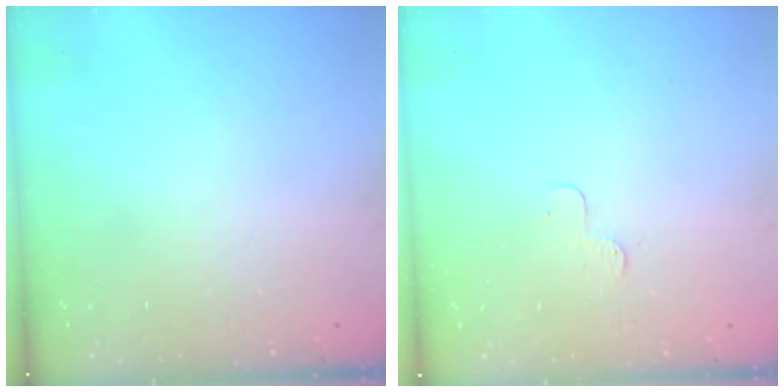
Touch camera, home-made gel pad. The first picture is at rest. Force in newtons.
{"total": 3.6, "press": 3.6, "slide": 0.4}